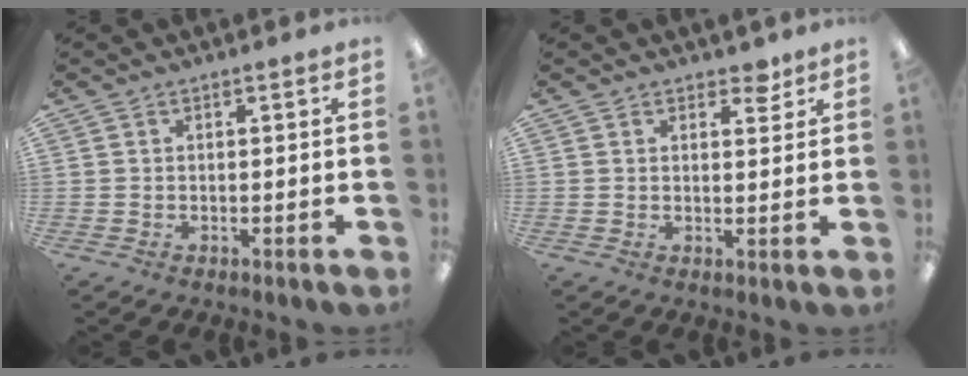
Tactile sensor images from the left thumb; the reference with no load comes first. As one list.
[{"total": 3.4, "force": [2.7, 1.8, 1.1], "torque": [-0.001, -0.010, 0.044]}]